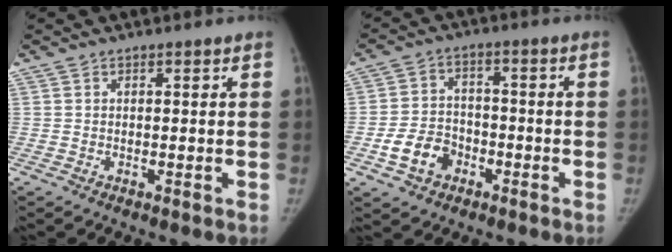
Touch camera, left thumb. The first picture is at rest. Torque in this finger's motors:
{"motor_torque": [-0.23, 0.54, 0.34, -0.29, 0.04]}